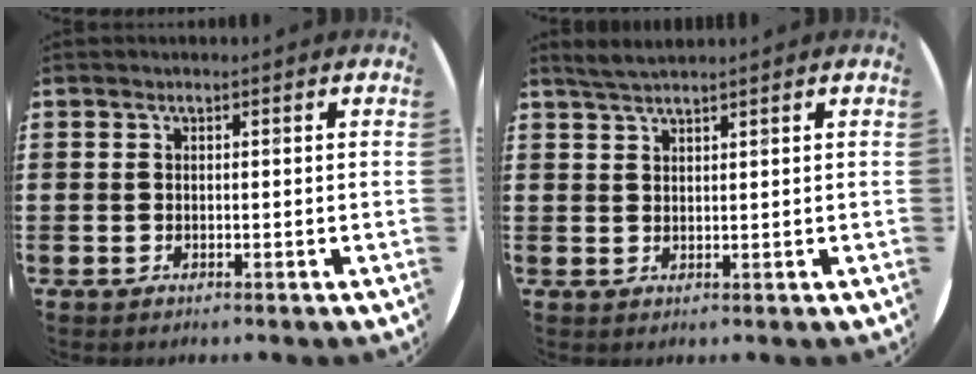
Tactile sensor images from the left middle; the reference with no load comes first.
{"total": 2.1, "force": [2.0, 0.0, 0.8], "torque": [-0.018, 0.001, 0.038]}